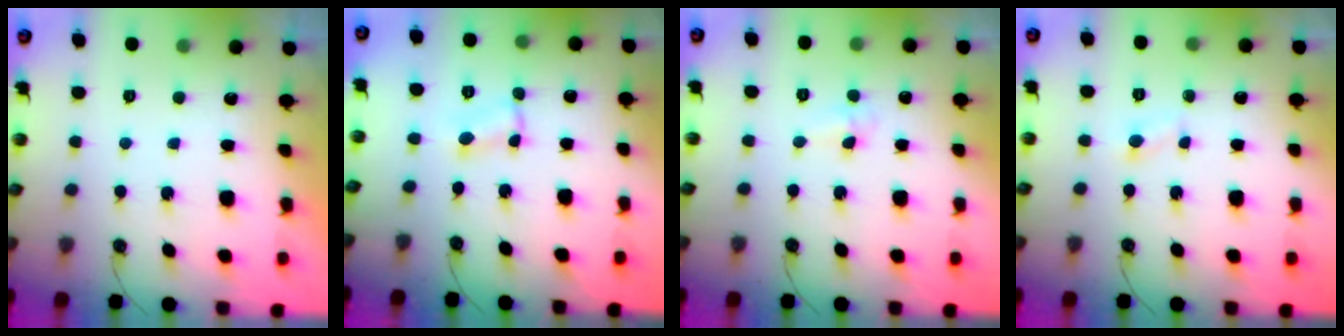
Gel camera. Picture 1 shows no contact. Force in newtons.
{"total": 1.2, "press": 1.2, "slide": 0.2}
{"total": 2.5, "press": 2.4, "slide": 0.9}
{"total": 2.9, "press": 2.9, "slide": 0.3}